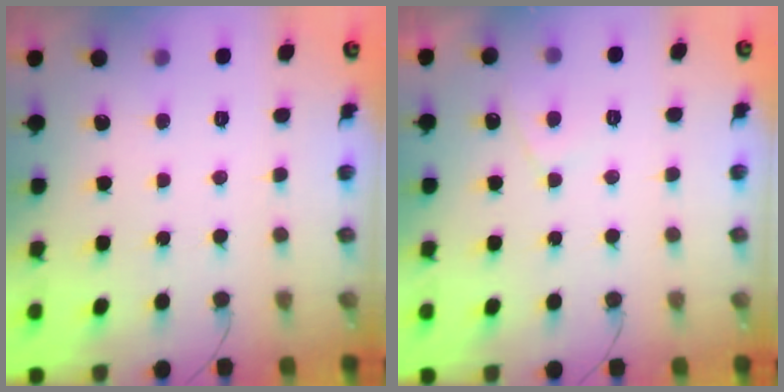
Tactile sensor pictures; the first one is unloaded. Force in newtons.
{"total": 2.9, "press": 2.8, "slide": 0.5}